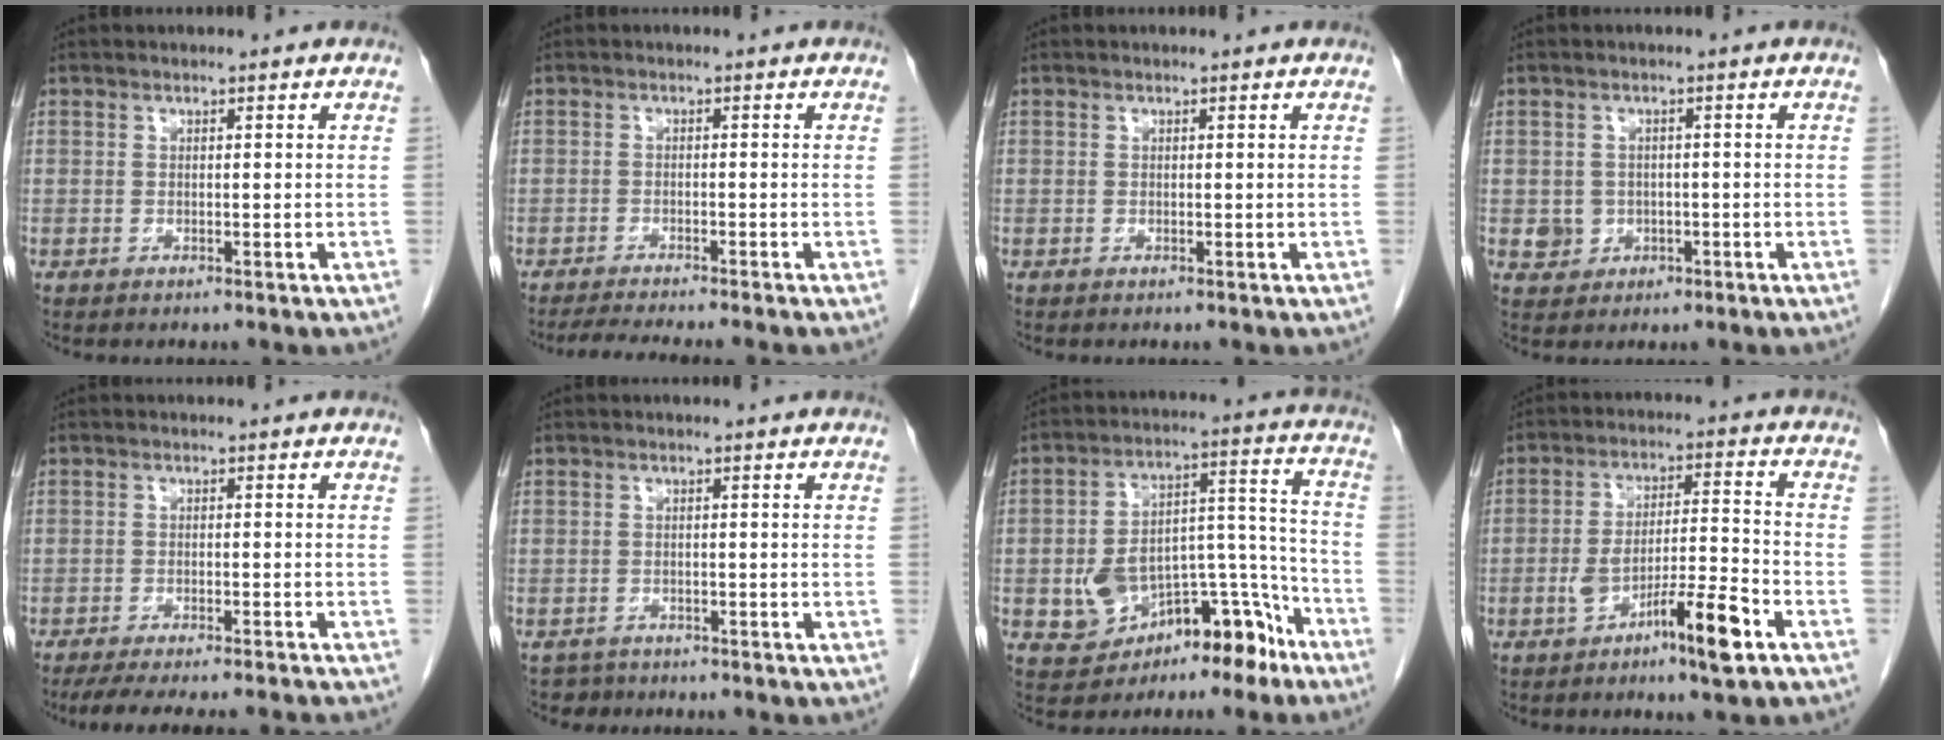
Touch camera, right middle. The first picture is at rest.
{"total": 5.9, "force": [-5.3, -0.7, 2.5], "torque": [-0.037, -0.017, -0.085]}
{"total": 0.0}
{"total": 3.3, "force": [-0.6, 3.2, 0.7], "torque": [-0.003, 0.009, 0.002]}
{"total": 13.2, "force": [-11.9, 0.6, 5.6], "torque": [-0.081, -0.019, -0.158]}
{"total": 2.1, "force": [-1.8, 1.0, -0.5], "torque": [0.000, 0.000, -0.031]}
{"total": 14.7, "force": [-8.1, 7.0, 10.1], "torque": [-0.147, 0.045, -0.111]}
{"total": 9.3, "force": [-4.9, 0.7, 7.9], "torque": [-0.137, 0.009, -0.078]}